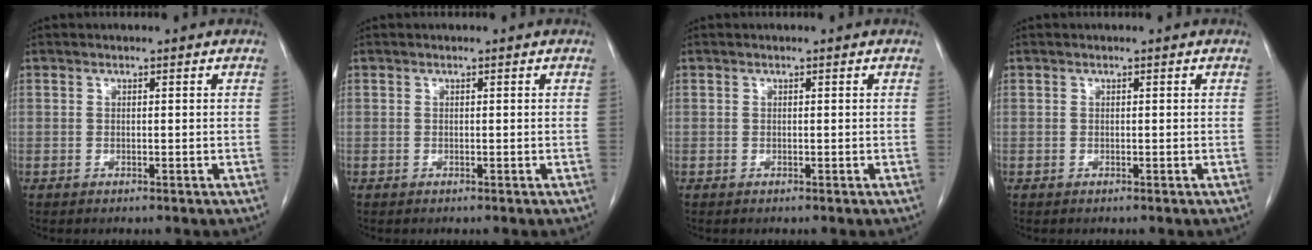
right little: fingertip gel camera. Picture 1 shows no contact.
{"total": 0.0}
{"total": 0.0}
{"total": 0.0}